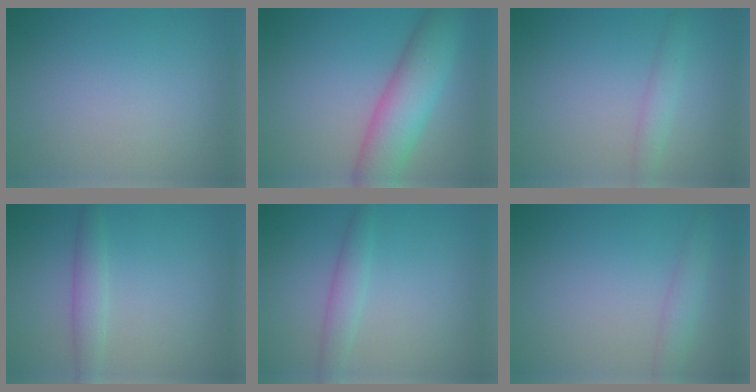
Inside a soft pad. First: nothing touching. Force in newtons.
{"total": 6.9, "press": 6.9, "slide": 0.2}
{"total": 1.8, "press": 1.8, "slide": 0.0}
{"total": 2.1, "press": 2.1, "slide": 0.1}
{"total": 2.1, "press": 2.1, "slide": 0.1}
{"total": 1.9, "press": 1.9, "slide": 0.1}